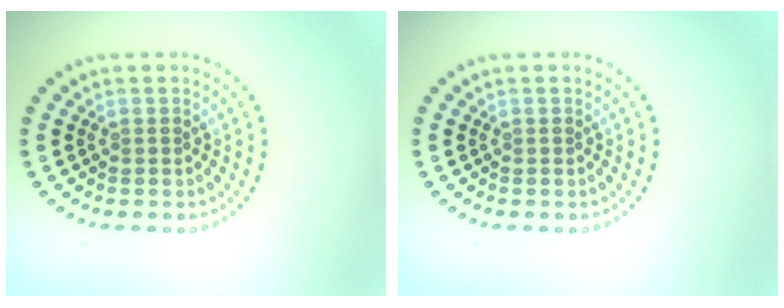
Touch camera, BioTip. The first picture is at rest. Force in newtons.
{"total": 0.0}